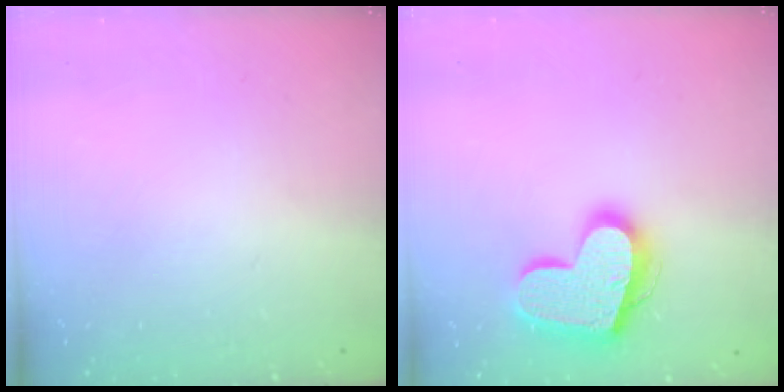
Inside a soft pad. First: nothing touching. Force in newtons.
{"total": 18.3, "press": 18.2, "slide": 1.4}